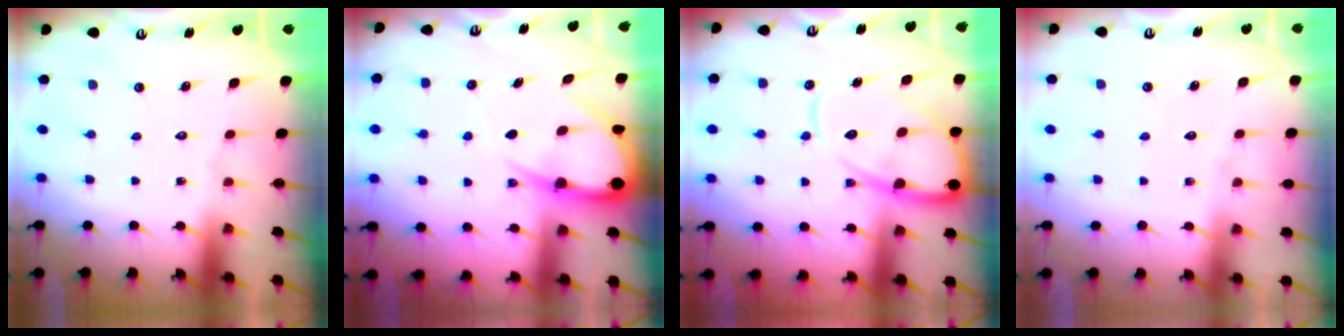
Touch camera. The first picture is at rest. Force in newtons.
{"total": 9.9, "press": 9.8, "slide": 1.0}
{"total": 12.5, "press": 12.5, "slide": 1.2}
{"total": 2.8, "press": 2.7, "slide": 0.4}